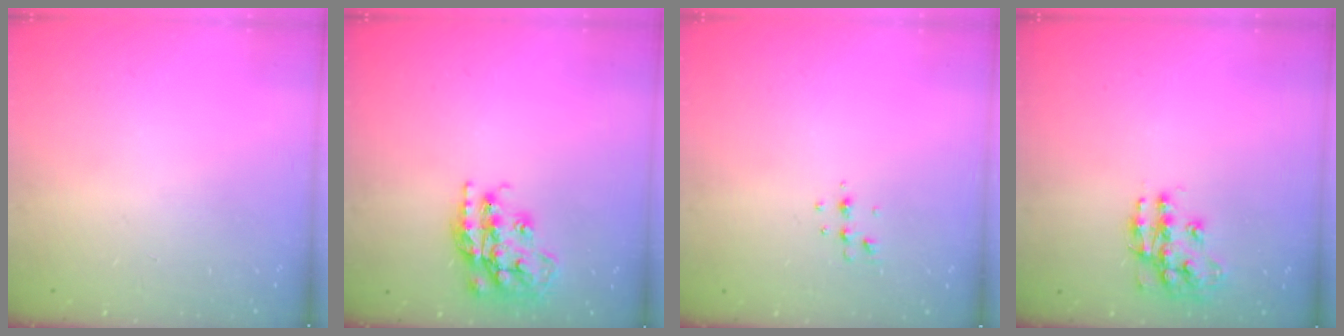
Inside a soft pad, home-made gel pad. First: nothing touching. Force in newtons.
{"total": 17.3, "press": 17.3, "slide": 1.0}
{"total": 3.8, "press": 3.6, "slide": 1.3}
{"total": 11.9, "press": 11.9, "slide": 0.9}